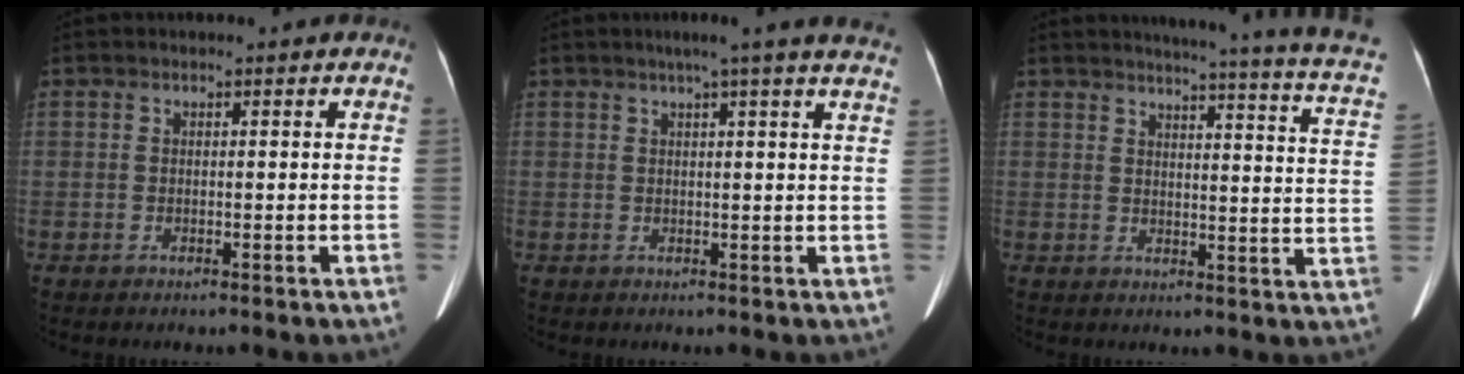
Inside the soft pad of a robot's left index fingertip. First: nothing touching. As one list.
[{"total": 11.3, "force": [9.1, -0.7, 6.7], "torque": [-0.091, 0.010, 0.092]}, {"total": 18.5, "force": [15.7, -0.7, 9.8], "torque": [-0.136, -0.058, 0.165]}]